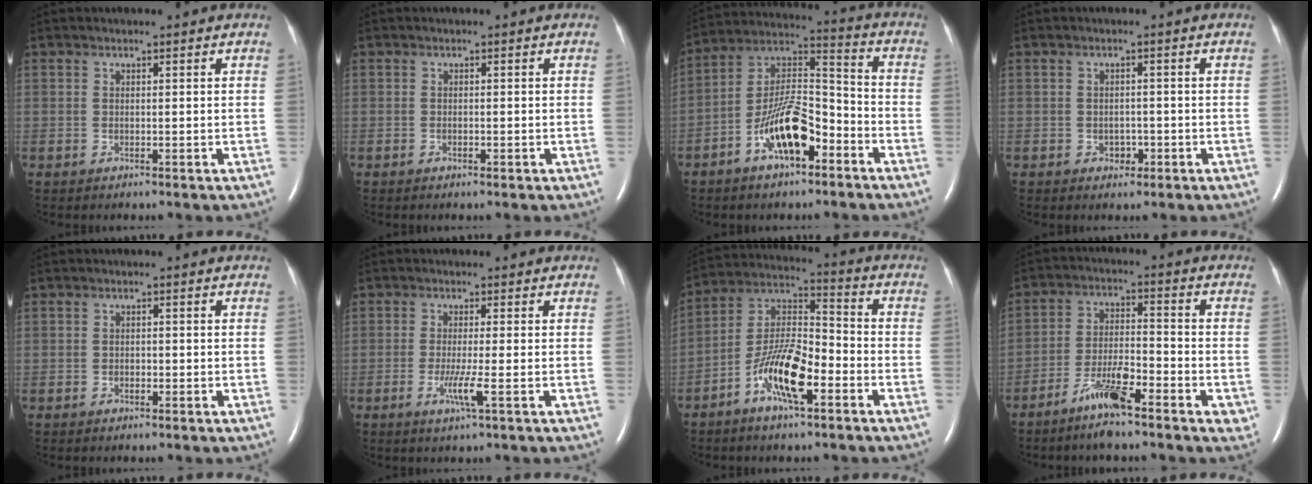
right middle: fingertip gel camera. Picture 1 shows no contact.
{"total": 0.7, "force": [-0.5, 0.3, 0.5], "torque": [-0.012, 0.000, -0.006]}
{"total": 12.3, "force": [-6.2, 4.1, 9.8], "torque": [-0.193, 0.020, -0.110]}
{"total": 1.9, "force": [-0.8, 1.5, 0.8], "torque": [-0.010, 0.004, -0.008]}
{"total": 0.8, "force": [-0.4, 0.5, 0.5], "torque": [-0.007, 0.002, -0.008]}
{"total": 3.4, "force": [-1.2, -0.5, 3.2], "torque": [-0.068, -0.011, -0.026]}
{"total": 11.6, "force": [-5.5, 3.0, 9.8], "torque": [-0.195, 0.010, -0.103]}
{"total": 9.2, "force": [-5.6, 1.7, 7.1], "torque": [-0.123, -0.006, -0.100]}